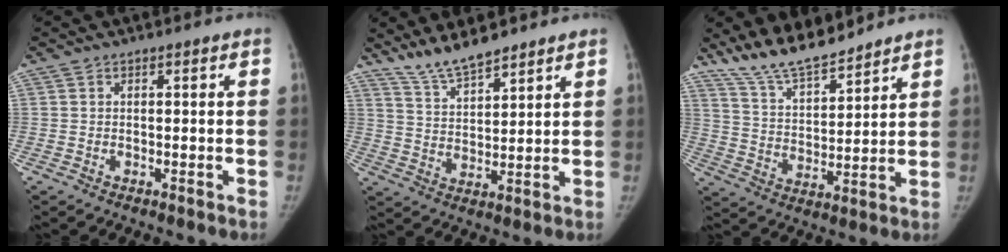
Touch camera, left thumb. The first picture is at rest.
{"total": 7.9, "force": [7.0, 1.5, 3.4], "torque": [-0.055, -0.039, 0.141]}
{"total": 11.1, "force": [10.2, 2.4, 3.9], "torque": [-0.056, -0.051, 0.194]}